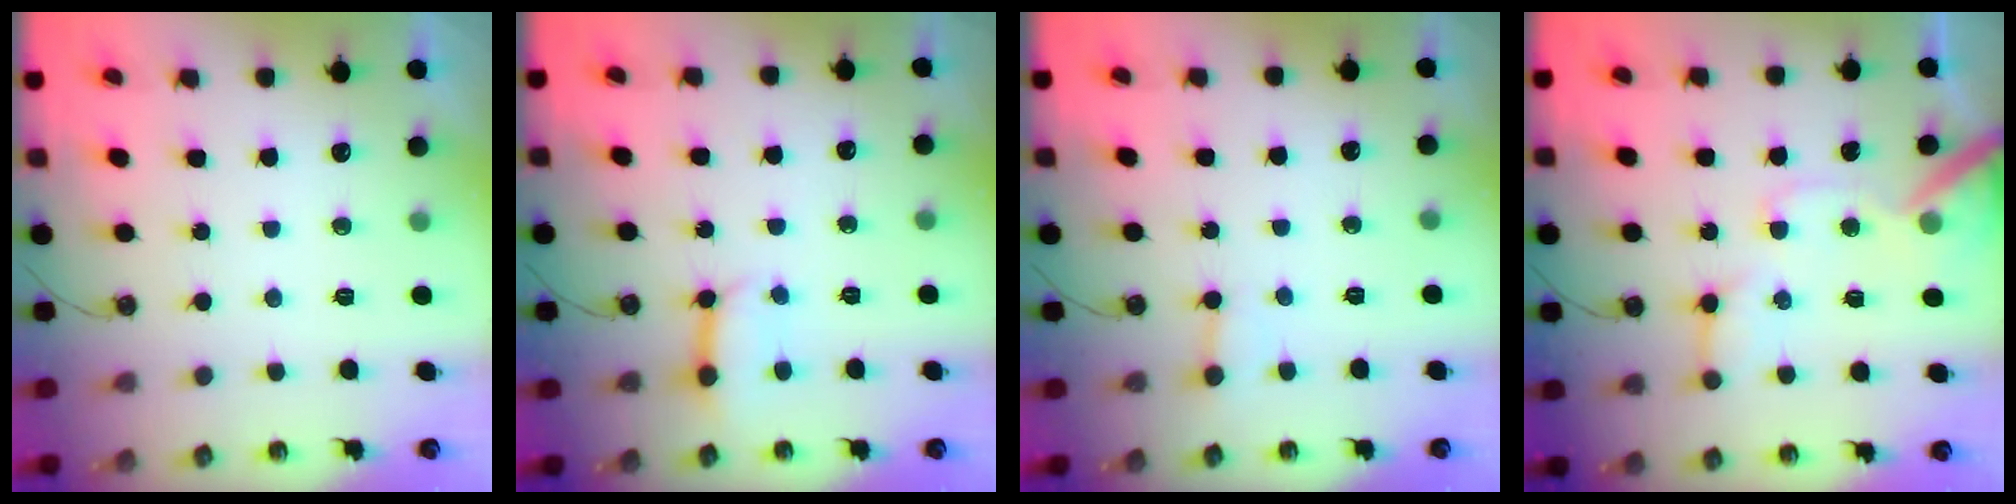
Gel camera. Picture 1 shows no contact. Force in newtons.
{"total": 6.2, "press": 6.1, "slide": 0.7}
{"total": 2.1, "press": 2.1, "slide": 0.1}
{"total": 12.4, "press": 12.3, "slide": 2.0}